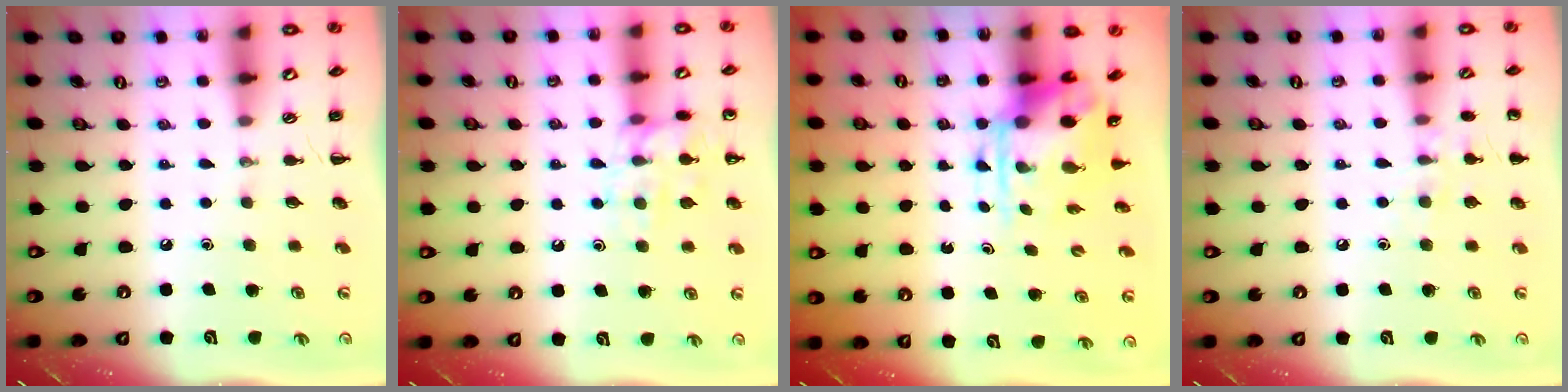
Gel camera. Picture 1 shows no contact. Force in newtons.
{"total": 12.8, "press": 12.8, "slide": 1.0}
{"total": 5.4, "press": 5.2, "slide": 1.3}
{"total": 7.3, "press": 7.0, "slide": 2.1}